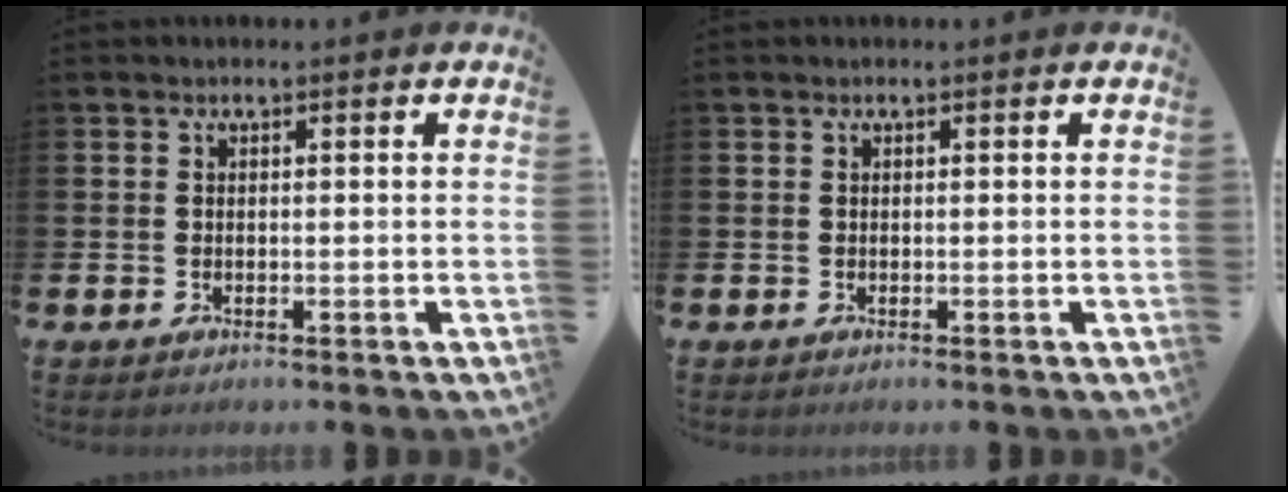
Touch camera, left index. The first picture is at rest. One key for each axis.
{"total": 0.0}